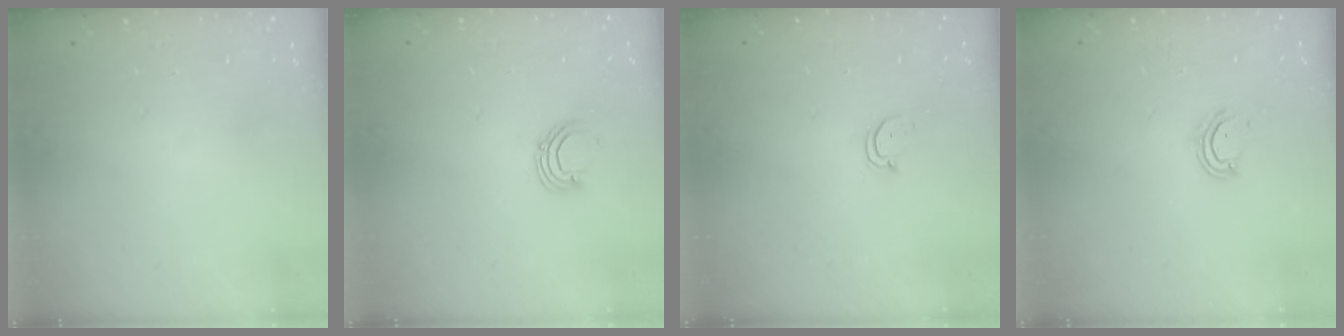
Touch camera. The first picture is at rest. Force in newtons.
{"total": 3.5, "press": 3.5, "slide": 0.2}
{"total": 2.4, "press": 2.4, "slide": 0.2}
{"total": 4.7, "press": 4.6, "slide": 0.4}